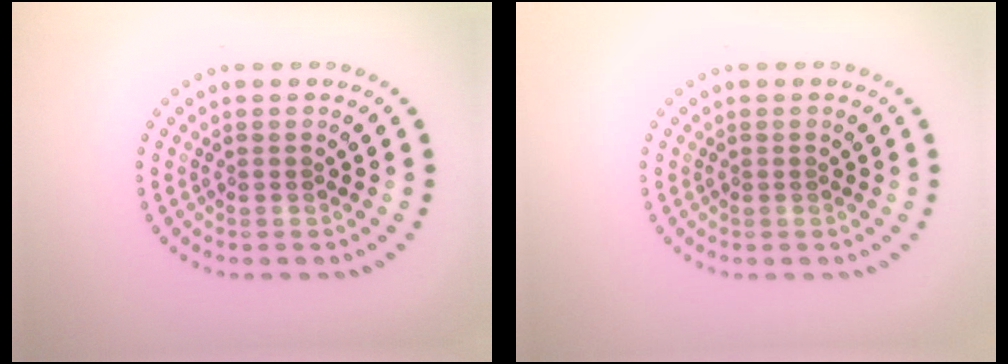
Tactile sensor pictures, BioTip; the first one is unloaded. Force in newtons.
{"total": 0.0}